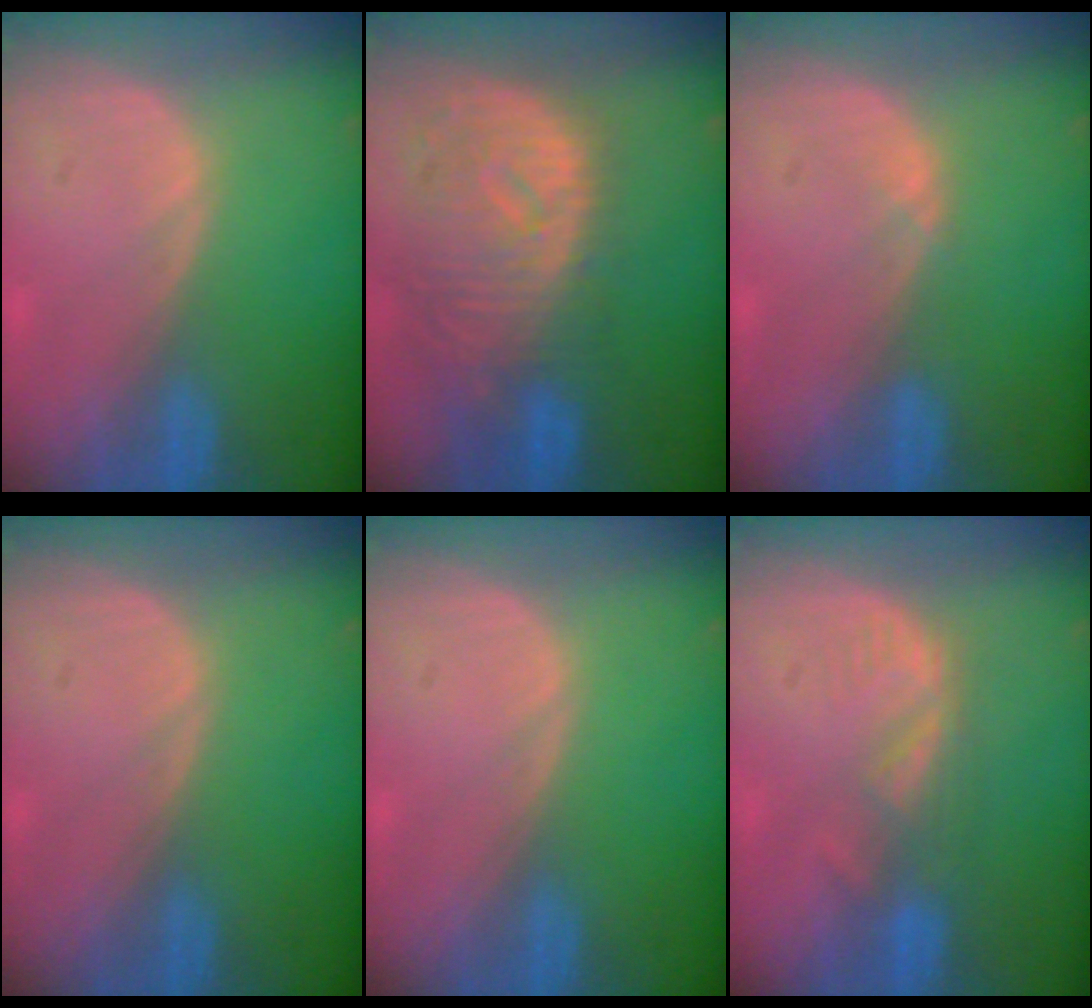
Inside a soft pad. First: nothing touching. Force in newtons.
{"total": 11.4, "press": 9.9, "slide": 5.6}
{"total": 0.7, "press": 0.6, "slide": 0.4}
{"total": 0.0}
{"total": 0.0}
{"total": 4.0, "press": 3.6, "slide": 1.7}